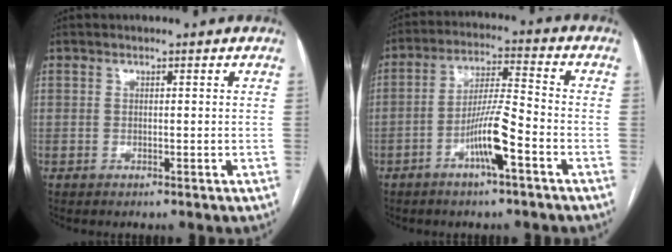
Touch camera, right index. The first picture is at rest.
{"total": 8.6, "force": [-4.0, 0.5, 7.6], "torque": [-0.149, 0.005, -0.073]}